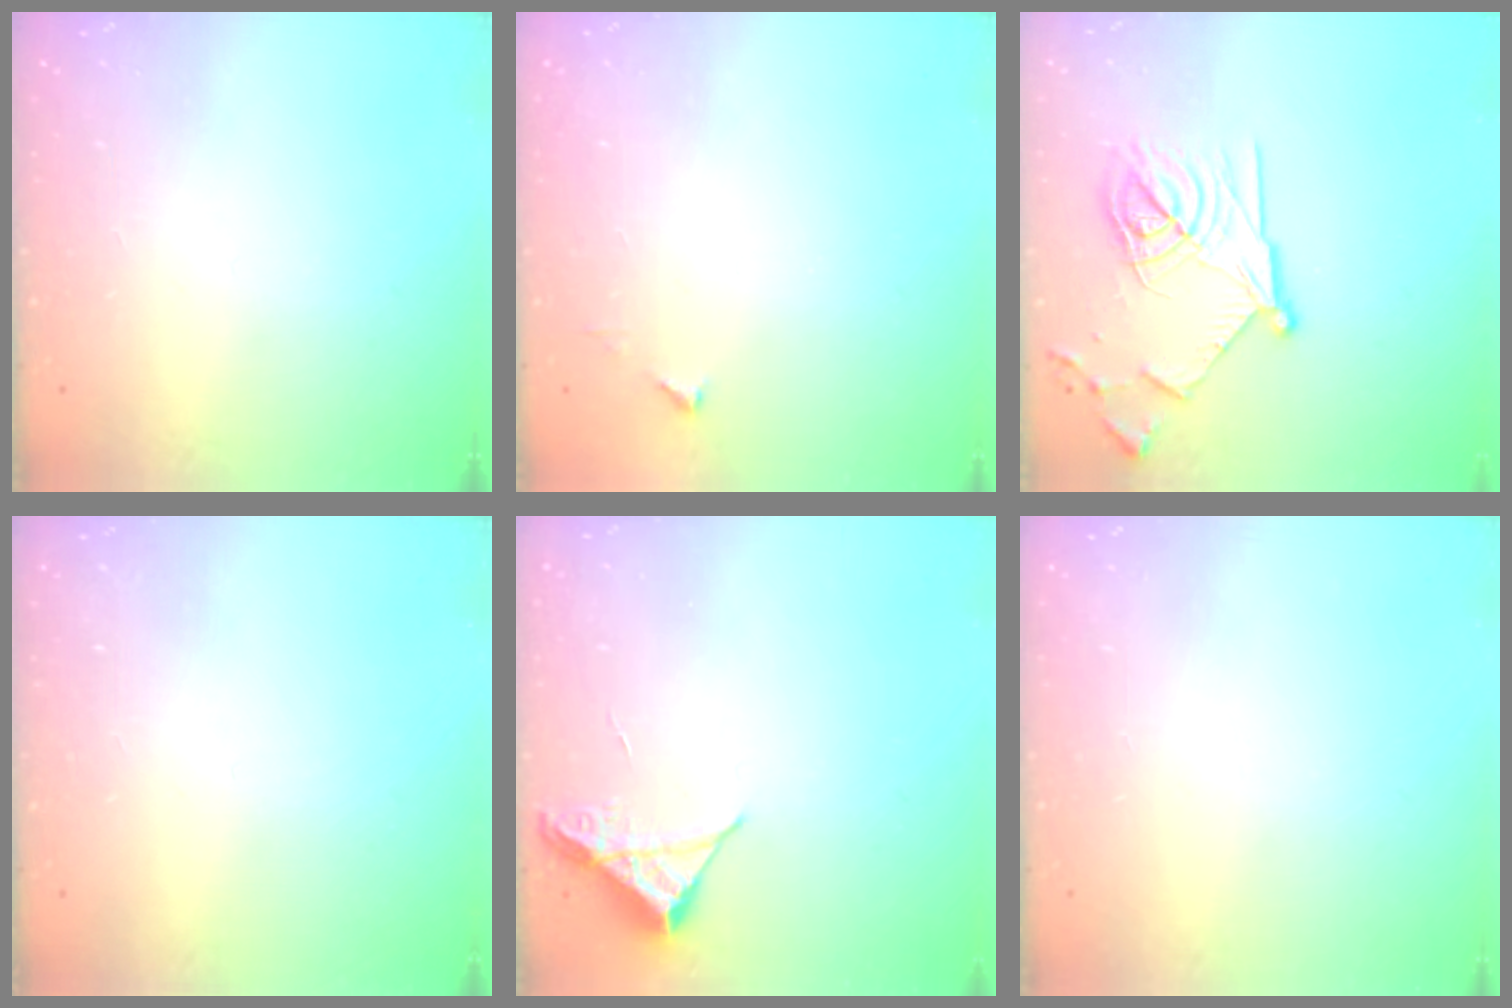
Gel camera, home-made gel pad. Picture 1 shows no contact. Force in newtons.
{"total": 3.2, "press": 3.2, "slide": 0.3}
{"total": 18.1, "press": 18.1, "slide": 1.0}
{"total": 0.0}
{"total": 4.1, "press": 4.1, "slide": 0.5}
{"total": 0.0}